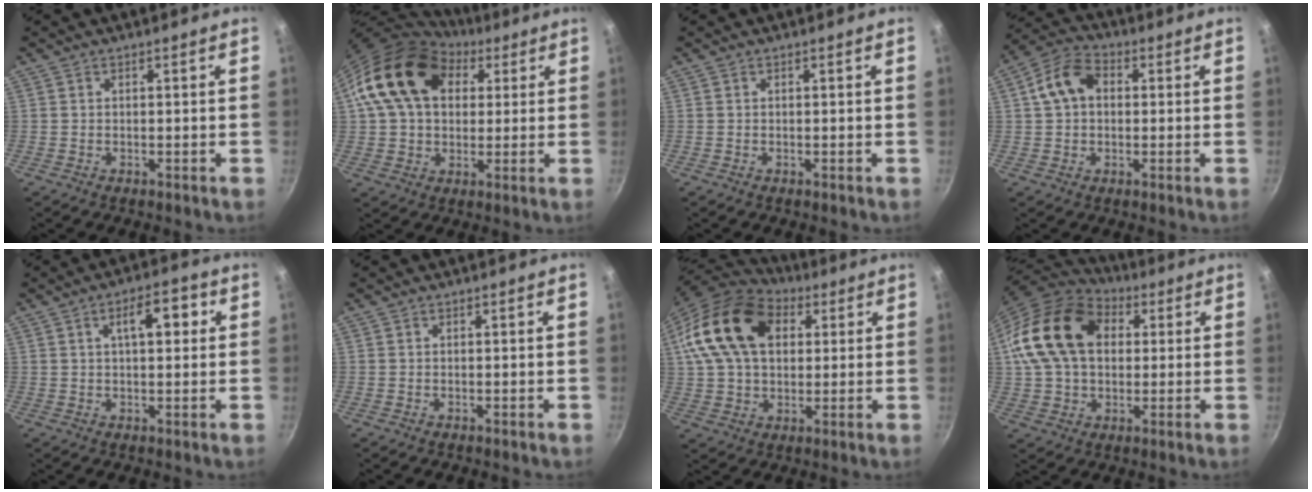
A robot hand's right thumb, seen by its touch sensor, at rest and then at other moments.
{"total": 18.1, "force": [6.0, 13.0, 11.1], "torque": [-0.173, 0.014, 0.093]}
{"total": 0.0}
{"total": 8.7, "force": [1.5, 6.4, 5.7], "torque": [-0.084, 0.022, 0.012]}
{"total": 7.0, "force": [1.9, 3.2, 5.9], "torque": [-0.066, 0.012, 0.023]}
{"total": 0.0}
{"total": 19.5, "force": [5.9, 13.3, 13.1], "torque": [-0.223, 0.009, 0.096]}
{"total": 19.2, "force": [4.2, 13.8, 12.6], "torque": [-0.212, 0.020, 0.065]}